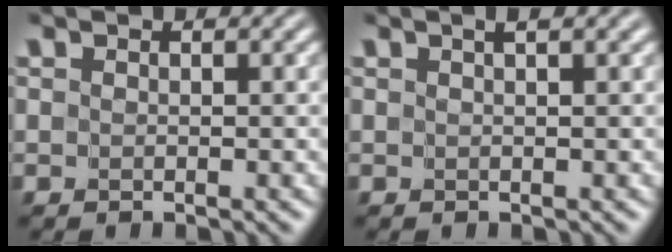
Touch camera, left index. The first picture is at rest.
{"total": 1.5, "force": [0.9, 0.1, 1.2], "torque": [-0.012, -0.005, 0.010]}